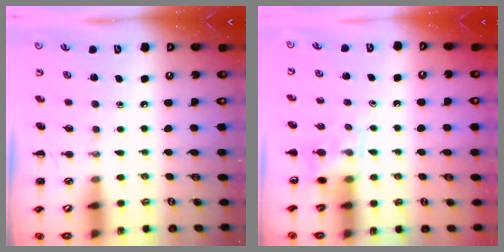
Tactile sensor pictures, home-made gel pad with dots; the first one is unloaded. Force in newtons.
{"total": 5.0, "press": 4.8, "slide": 1.4}